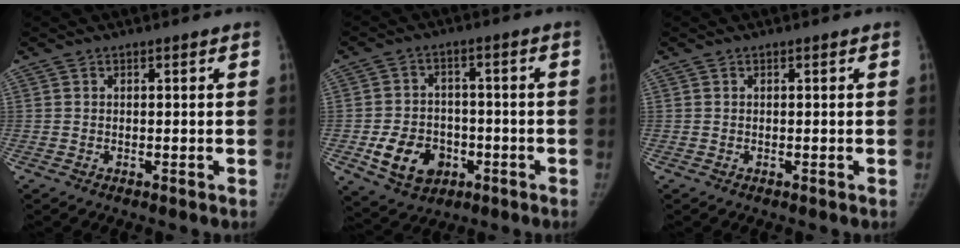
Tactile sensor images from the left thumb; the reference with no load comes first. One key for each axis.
{"total": 10.6, "fx": -3.6, "fy": 8.2, "fz": 5.6, "tx": -0.069, "ty": 0.016, "tz": -0.050}
{"total": 0.0}